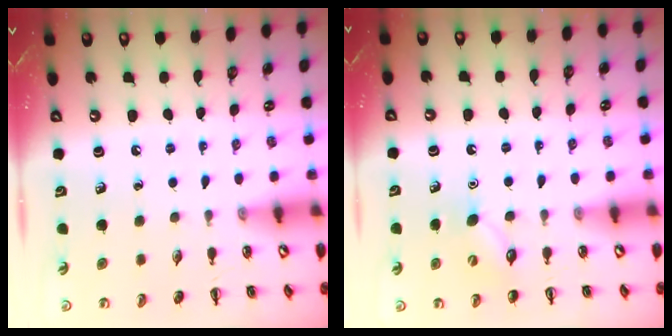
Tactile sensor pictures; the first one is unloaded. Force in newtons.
{"total": 5.0, "press": 4.9, "slide": 1.3}